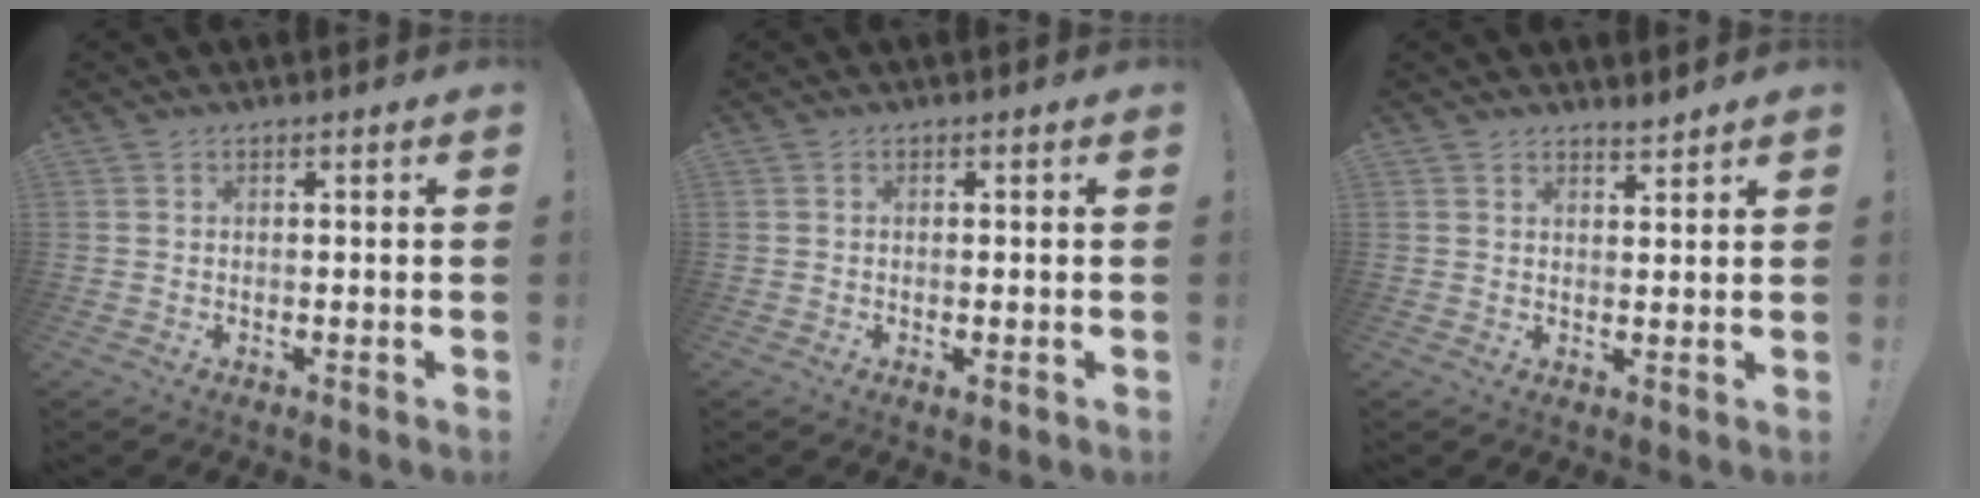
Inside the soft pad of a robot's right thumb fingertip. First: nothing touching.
{"total": 1.2, "force": [0.4, 0.3, 1.1], "torque": [-0.009, -0.004, 0.006]}
{"total": 2.4, "force": [2.3, 0.4, 0.6], "torque": [0.000, -0.018, 0.040]}